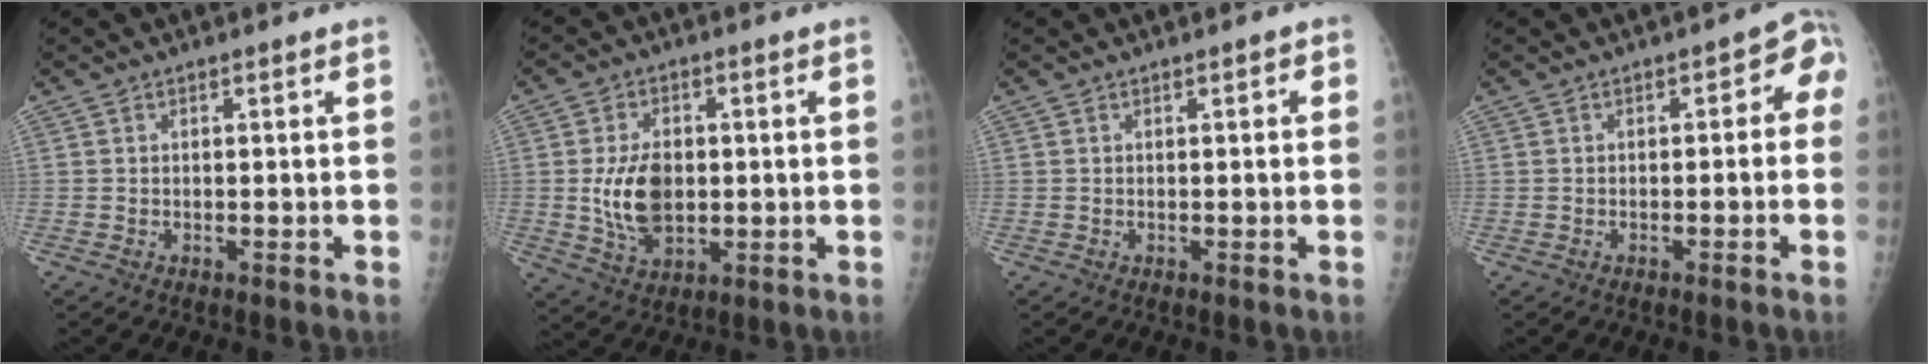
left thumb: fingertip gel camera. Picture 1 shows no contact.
{"total": 9.8, "force": [-0.3, 6.4, 7.5], "torque": [-0.119, -0.005, 0.002]}
{"total": 1.1, "force": [0.2, 0.6, 0.9], "torque": [-0.005, 0.004, -0.002]}
{"total": 4.3, "force": [-1.4, 2.7, 3.0], "torque": [-0.011, 0.033, -0.026]}